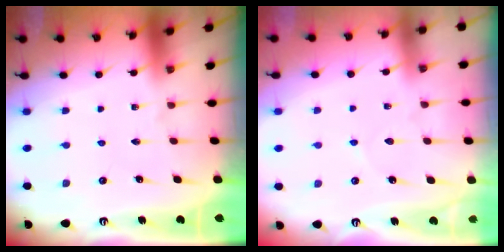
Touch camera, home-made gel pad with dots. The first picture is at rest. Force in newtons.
{"total": 3.0, "press": 3.0, "slide": 0.5}